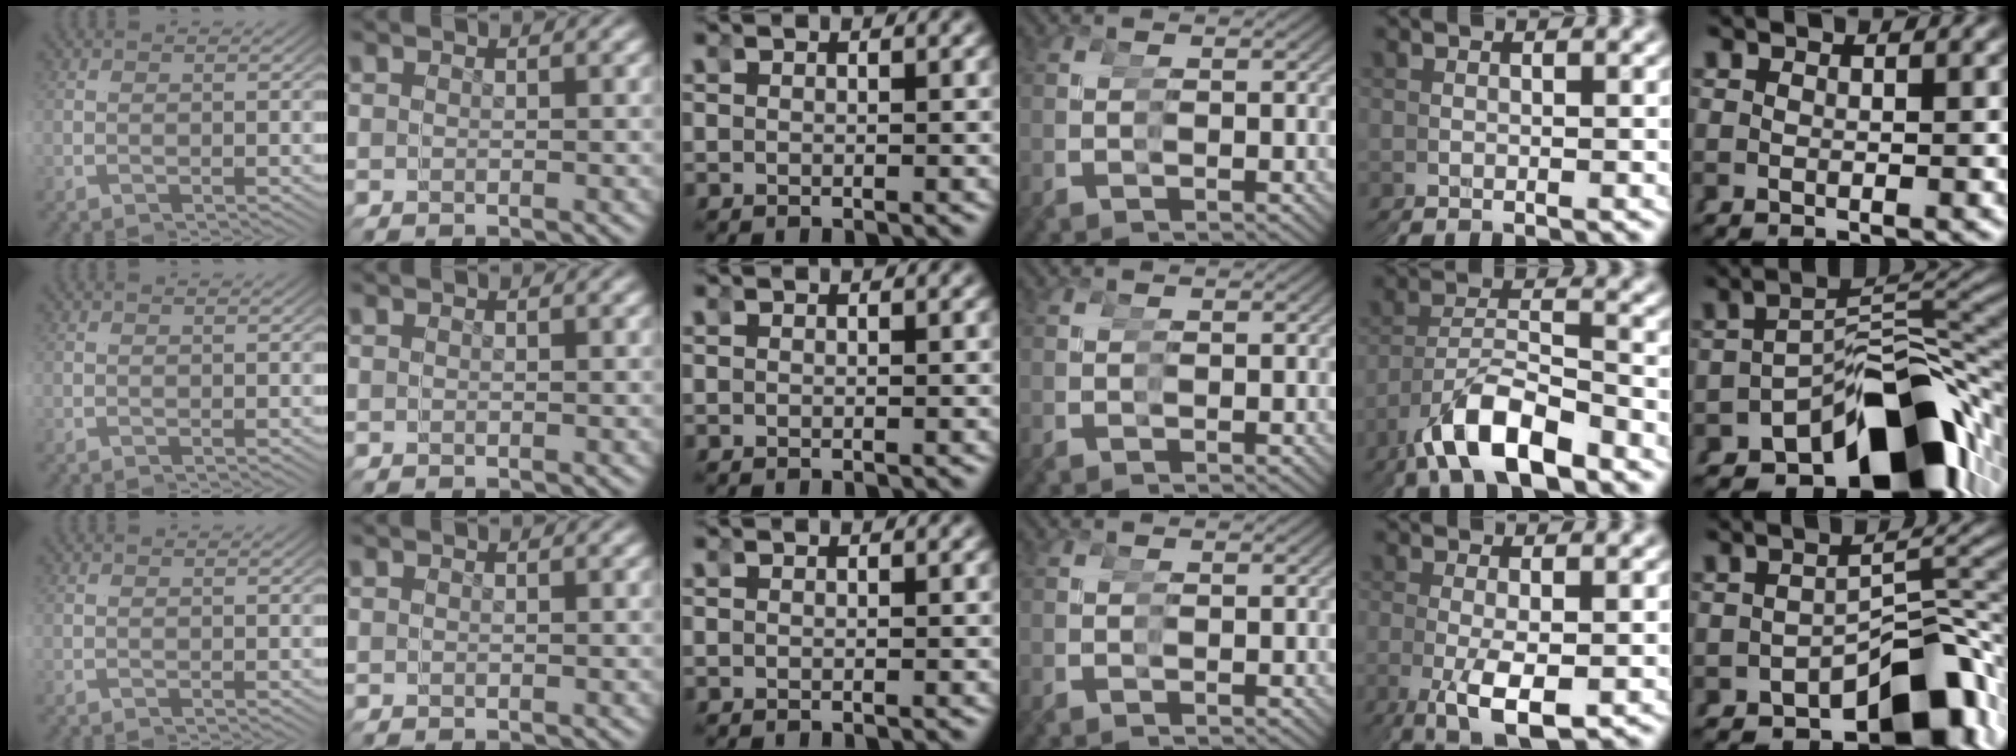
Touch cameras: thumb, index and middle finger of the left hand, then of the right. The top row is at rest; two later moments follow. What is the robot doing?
{"motion": "grasp_and_lifting", "object": "tape"}